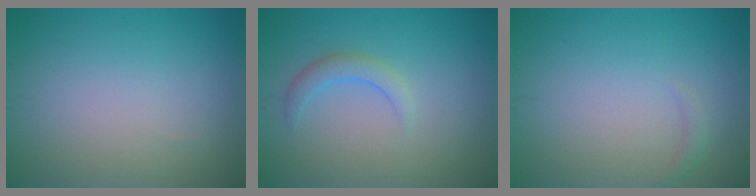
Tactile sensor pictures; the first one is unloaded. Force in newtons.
{"total": 1.8, "press": 1.8, "slide": 0.2}
{"total": 0.7, "press": 0.7, "slide": 0.2}